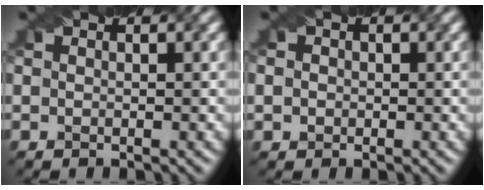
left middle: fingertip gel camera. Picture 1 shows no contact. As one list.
[{"total": 2.9, "force": [1.0, 2.4, 1.2], "torque": [-0.012, 0.024, -0.001]}]